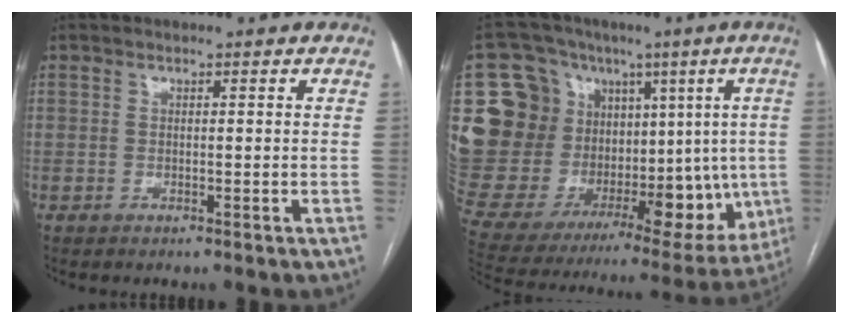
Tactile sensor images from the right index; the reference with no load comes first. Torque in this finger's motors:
{"motor_torque": [0.43, 0.14, 0.49, 0.11]}